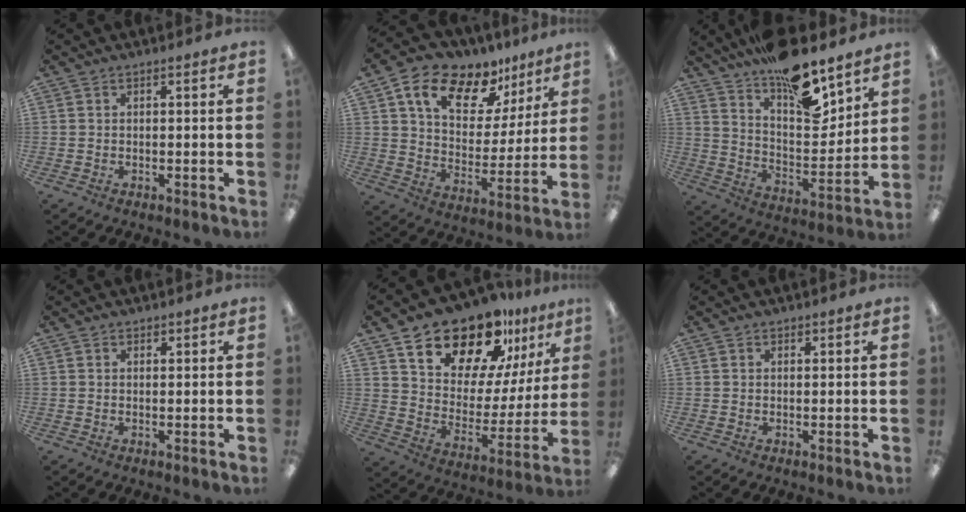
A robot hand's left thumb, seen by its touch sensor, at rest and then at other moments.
{"total": 15.3, "force": [10.6, 8.3, 7.4], "torque": [-0.135, -0.059, 0.191]}
{"total": 17.7, "force": [13.6, 5.9, 9.7], "torque": [-0.155, -0.093, 0.232]}
{"total": 1.1, "force": [1.0, 0.6, 0.1], "torque": [-0.002, -0.001, 0.019]}
{"total": 19.4, "force": [16.4, 7.8, 7.0], "torque": [-0.135, -0.123, 0.292]}
{"total": 0.9, "force": [0.7, 0.5, 0.1], "torque": [-0.003, 0.000, 0.015]}